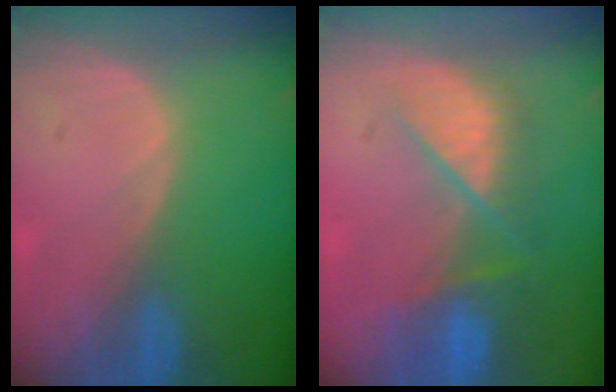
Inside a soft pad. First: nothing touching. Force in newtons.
{"total": 8.7, "press": 7.6, "slide": 4.3}